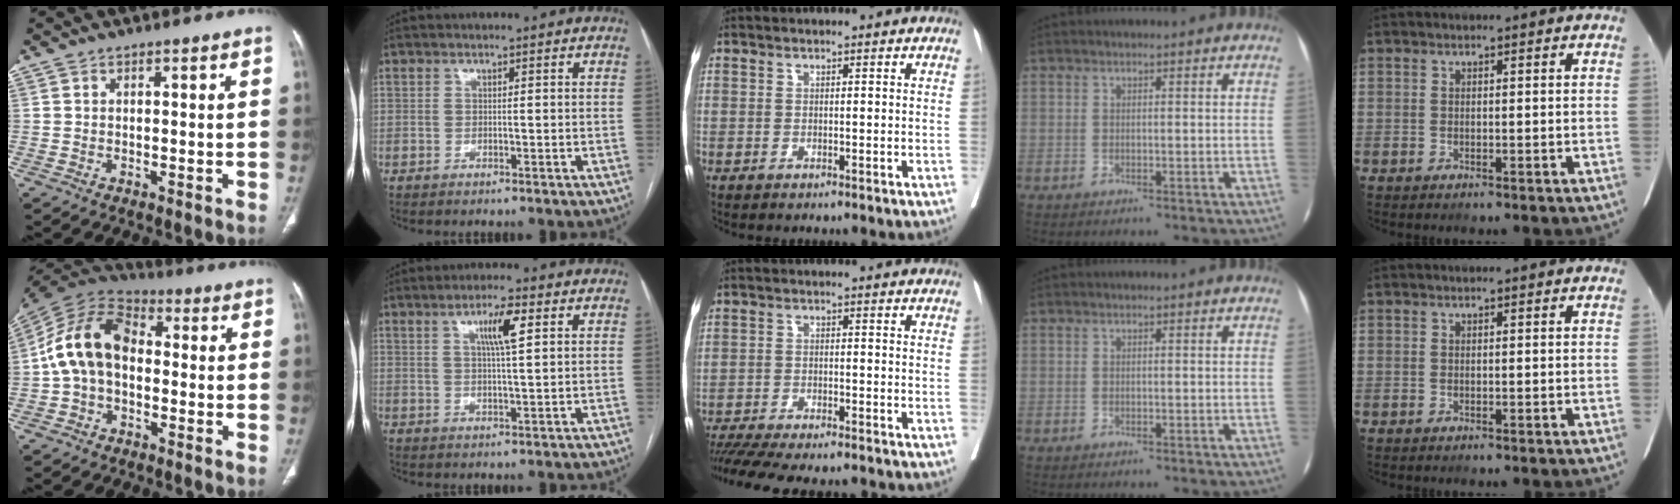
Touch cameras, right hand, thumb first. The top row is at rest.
{"thumb": {"total": 13.8, "force": [-0.6, 9.4, 10.1], "torque": [-0.179, 0.038, -0.025]}, "index": {"total": 5.3, "force": [2.1, 0.4, 4.9], "torque": [-0.086, 0.003, 0.035]}, "middle": {"total": 16.1, "force": [-14.3, 2.2, 7.1], "torque": [-0.137, -0.027, -0.204]}}